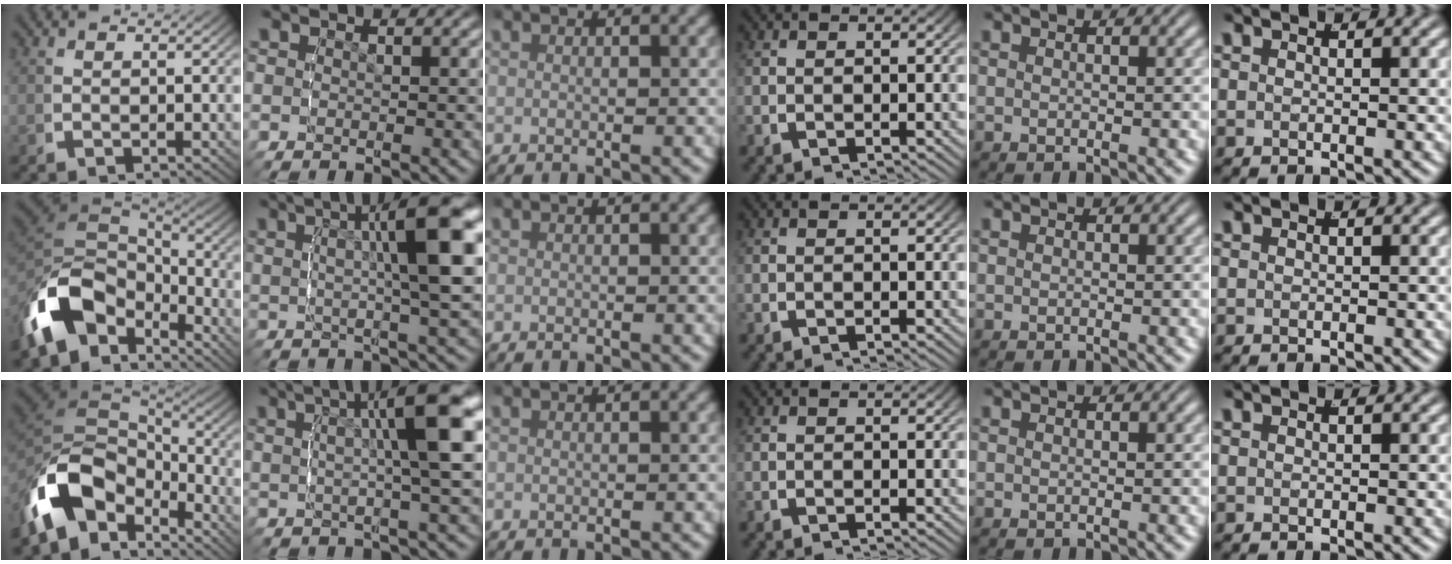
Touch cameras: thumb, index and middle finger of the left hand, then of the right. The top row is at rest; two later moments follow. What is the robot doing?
{"motion": "lift_and_place", "object": "markers"}